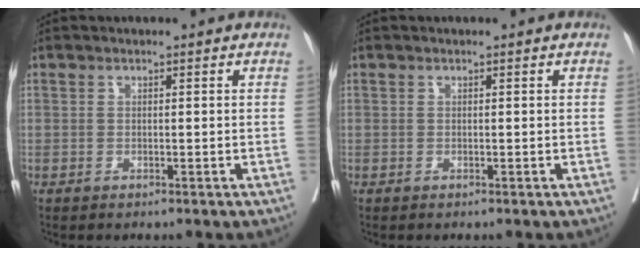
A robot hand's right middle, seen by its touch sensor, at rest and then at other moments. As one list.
[{"total": 0.0}]